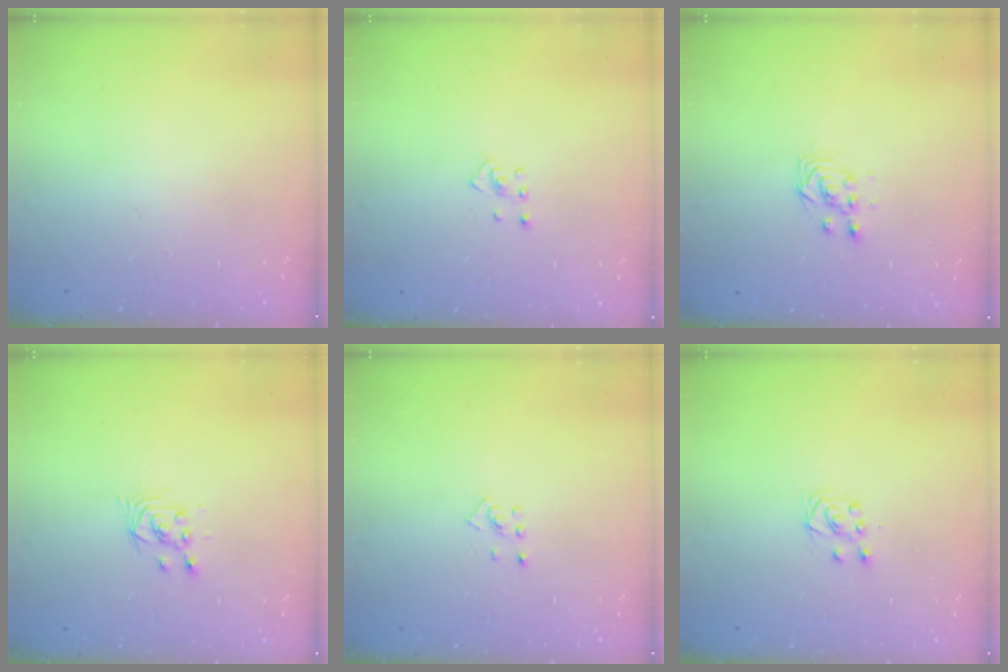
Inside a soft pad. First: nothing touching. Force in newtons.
{"total": 2.4, "press": 2.3, "slide": 0.4}
{"total": 3.4, "press": 3.4, "slide": 0.2}
{"total": 2.6, "press": 2.6, "slide": 0.1}
{"total": 2.5, "press": 2.4, "slide": 0.8}
{"total": 5.1, "press": 5.1, "slide": 0.4}